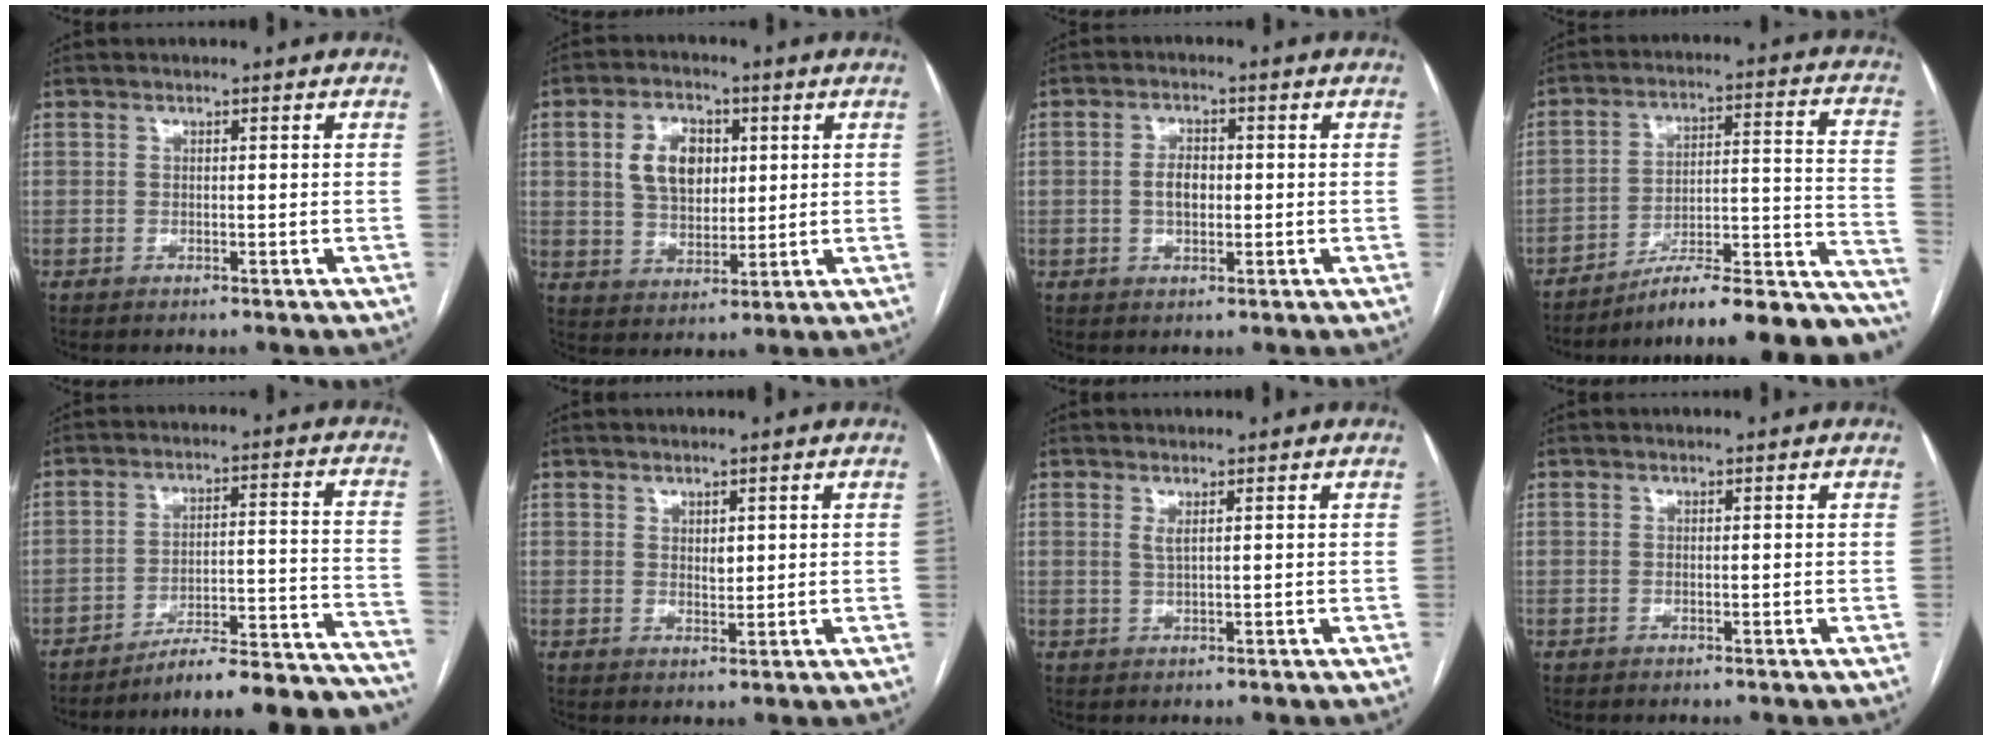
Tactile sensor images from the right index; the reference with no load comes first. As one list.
[{"total": 8.7, "force": [2.3, 5.7, 6.1], "torque": [-0.120, 0.014, 0.049]}, {"total": 3.4, "force": [-0.1, 2.0, 2.8], "torque": [-0.053, 0.006, -0.001]}, {"total": 24.2, "force": [-21.3, 2.9, 11.1], "torque": [-0.060, 0.039, -0.297]}, {"total": 22.5, "force": [-21.7, 0.9, 5.9], "torque": [-0.020, 0.024, -0.288]}, {"total": 1.7, "force": [0.7, 1.0, 1.2], "torque": [-0.018, -0.005, 0.015]}, {"total": 1.3, "force": [0.6, 0.1, 1.1], "torque": [-0.030, -0.005, 0.014]}, {"total": 0.0}]